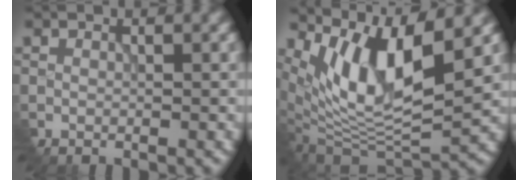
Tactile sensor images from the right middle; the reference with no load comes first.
{"total": 9.4, "force": [4.3, 3.0, 7.8], "torque": [-0.150, -0.010, 0.089]}